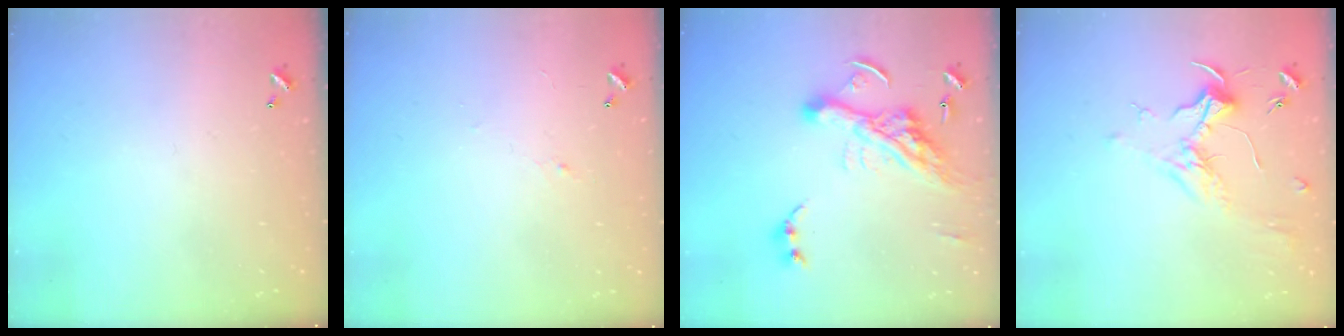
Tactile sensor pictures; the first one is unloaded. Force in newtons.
{"total": 1.2, "press": 1.1, "slide": 0.5}
{"total": 14.4, "press": 14.3, "slide": 1.9}
{"total": 1.8, "press": 1.7, "slide": 0.6}